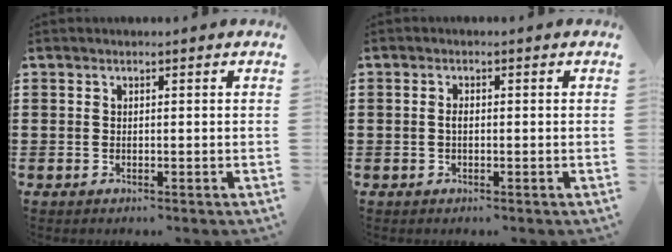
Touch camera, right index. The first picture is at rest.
{"total": 1.1, "force": [-0.1, 0.4, 1.0], "torque": [-0.020, -0.001, -0.003]}